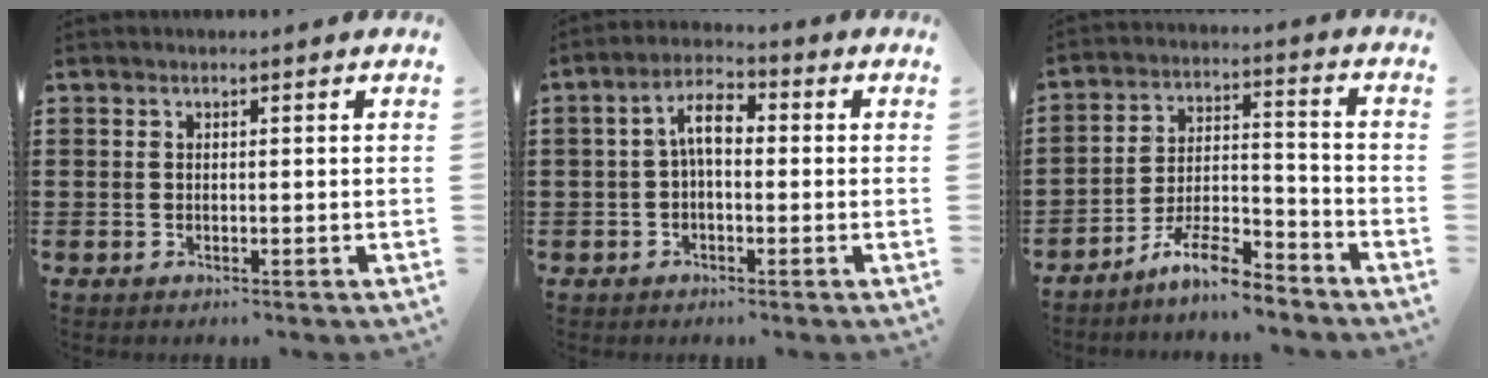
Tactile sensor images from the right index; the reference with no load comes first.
{"total": 5.2, "force": [-0.1, 2.4, 4.6], "torque": [-0.095, 0.012, -0.005]}
{"total": 8.6, "force": [-7.4, 1.5, 4.0], "torque": [-0.077, 0.018, -0.141]}